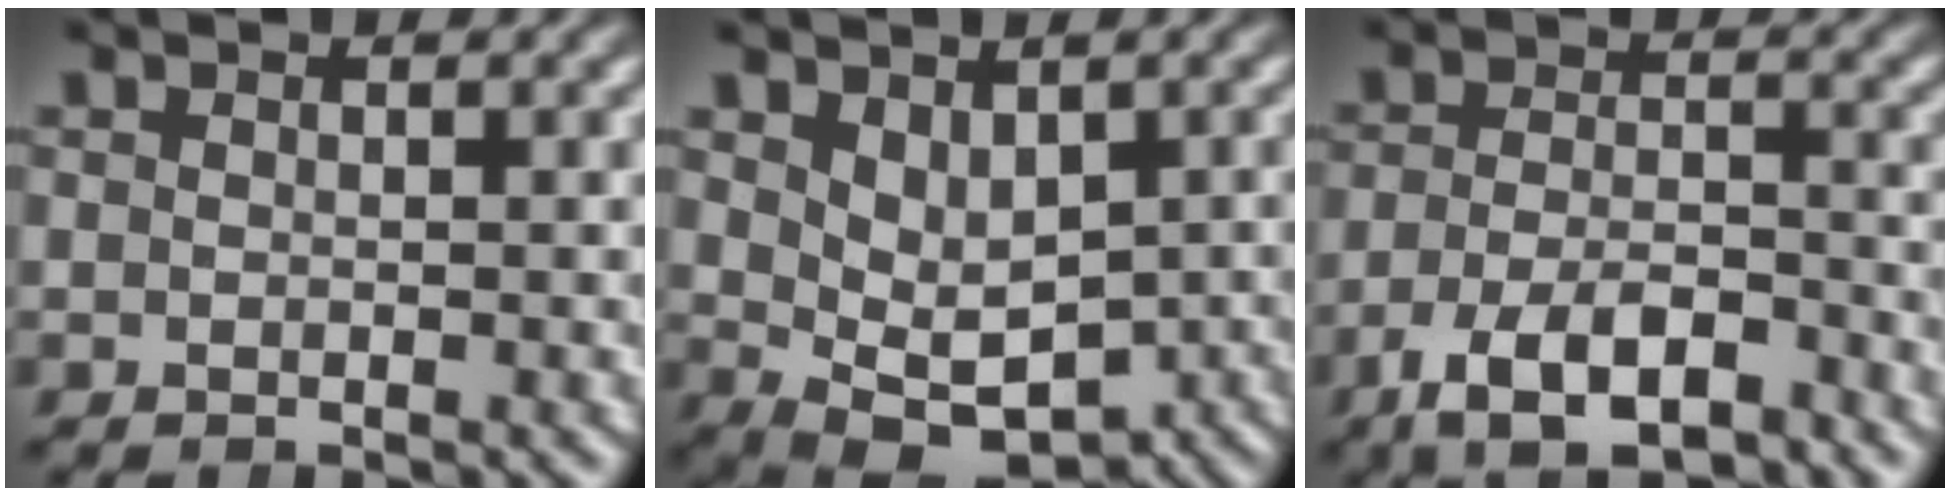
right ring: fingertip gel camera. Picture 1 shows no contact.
{"total": 6.6, "force": [-2.0, 4.3, 4.6], "torque": [-0.080, -0.031, -0.019]}
{"total": 6.1, "force": [-4.0, 2.5, 3.9], "torque": [-0.051, -0.019, -0.056]}